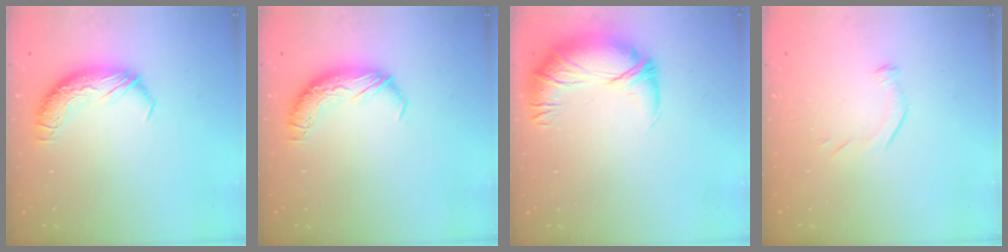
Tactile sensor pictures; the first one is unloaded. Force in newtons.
{"total": 0.0}
{"total": 2.7, "press": 1.3, "slide": 2.3}
{"total": 6.4, "press": 6.3, "slide": 1.1}